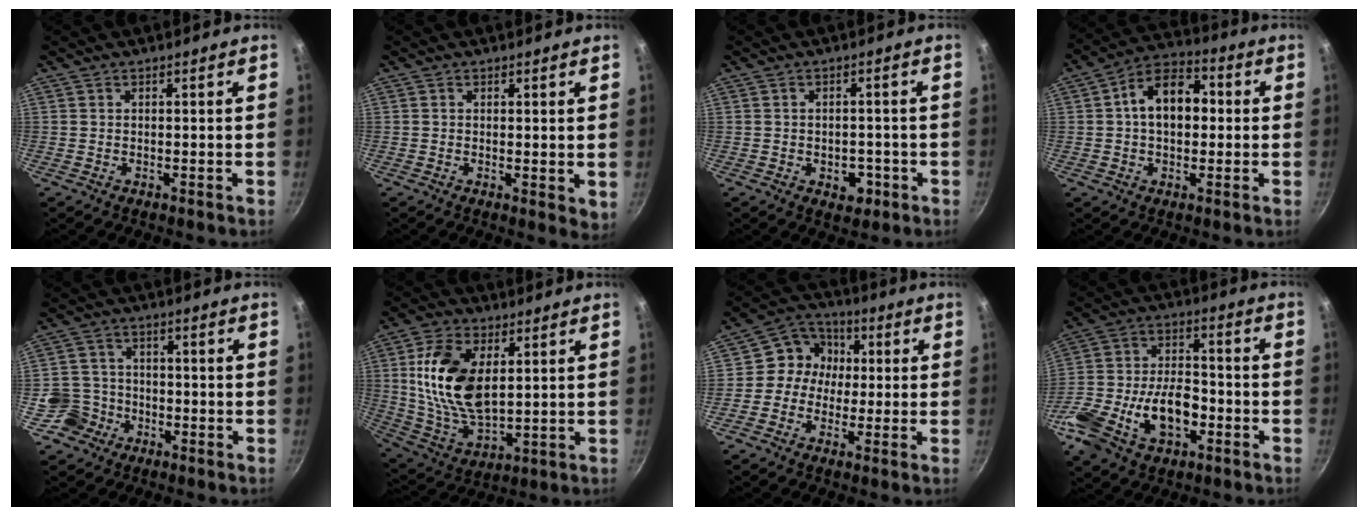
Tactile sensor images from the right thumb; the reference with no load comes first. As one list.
[{"total": 3.0, "force": [0.5, 1.1, 2.8], "torque": [-0.032, -0.009, 0.005]}, {"total": 4.5, "force": [-1.7, 3.1, 2.7], "torque": [-0.022, 0.007, -0.017]}, {"total": 12.0, "force": [1.1, 8.0, 8.8], "torque": [-0.102, 0.031, 0.001]}, {"total": 5.8, "force": [-2.8, 5.0, 0.3], "torque": [0.025, 0.038, -0.056]}, {"total": 16.7, "force": [3.6, 9.5, 13.2], "torque": [-0.241, -0.014, 0.077]}, {"total": 8.4, "force": [0.1, 7.7, 3.2], "torque": [-0.016, 0.024, -0.022]}, {"total": 17.5, "force": [-6.3, 10.3, 12.6], "torque": [-0.228, 0.040, -0.116]}]